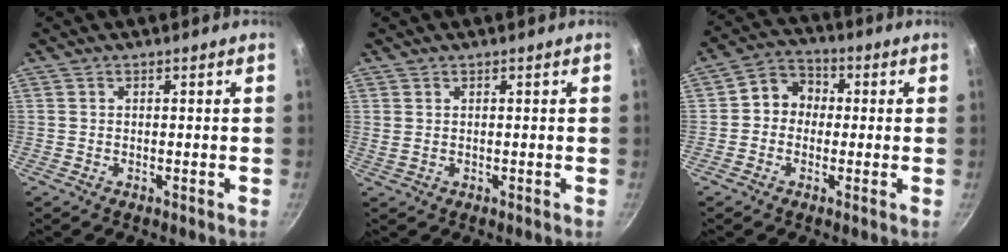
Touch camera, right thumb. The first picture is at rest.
{"total": 1.1, "force": [0.6, 0.5, 0.7], "torque": [-0.014, -0.002, 0.012]}
{"total": 6.8, "force": [-0.1, 6.1, 3.2], "torque": [-0.019, 0.020, -0.022]}